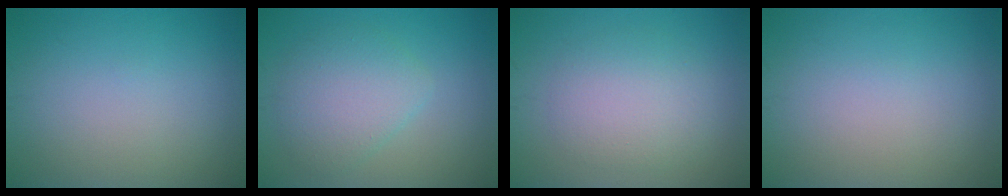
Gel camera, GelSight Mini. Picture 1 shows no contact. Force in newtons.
{"total": 3.9, "press": 3.9, "slide": 0.2}
{"total": 3.9, "press": 3.9, "slide": 0.4}
{"total": 0.0}